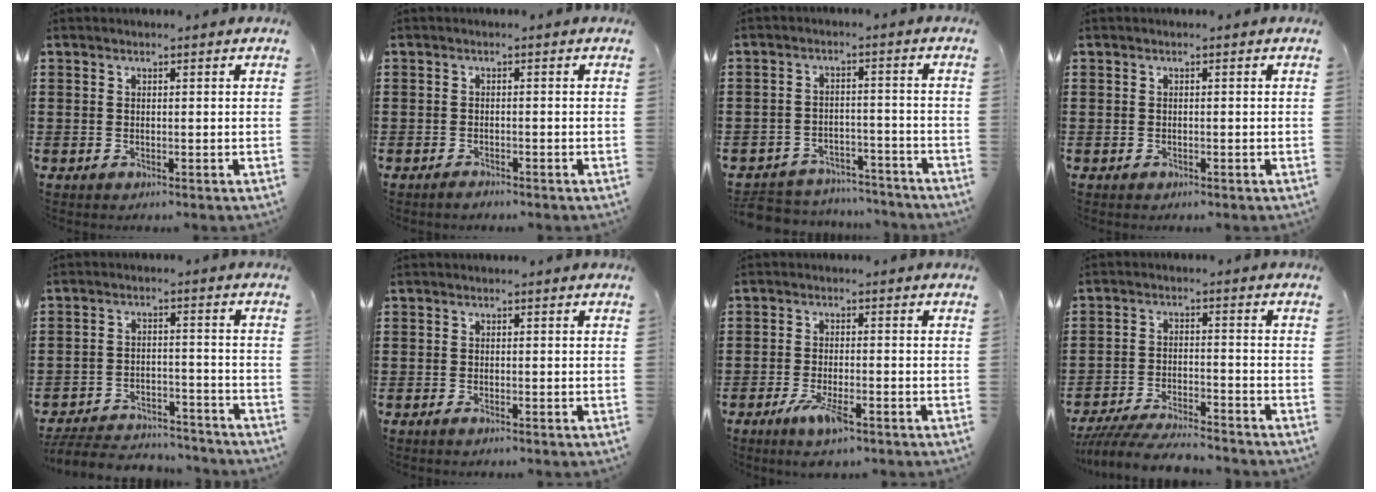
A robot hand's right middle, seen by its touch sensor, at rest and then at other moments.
{"total": 0.9, "force": [-0.8, 0.2, 0.2], "torque": [-0.007, -0.002, -0.017]}
{"total": 4.9, "force": [-4.9, 0.8, 0.2], "torque": [-0.010, 0.011, -0.102]}
{"total": 0.0}
{"total": 5.2, "force": [-5.1, 0.8, 0.8], "torque": [-0.024, 0.006, -0.107]}
{"total": 0.6, "force": [-0.4, 0.0, 0.5], "torque": [-0.012, -0.006, -0.005]}
{"total": 5.4, "force": [-2.8, 1.3, 4.4], "torque": [-0.088, -0.009, -0.048]}
{"total": 6.2, "force": [-5.9, 0.5, 1.8], "torque": [-0.037, 0.000, -0.116]}